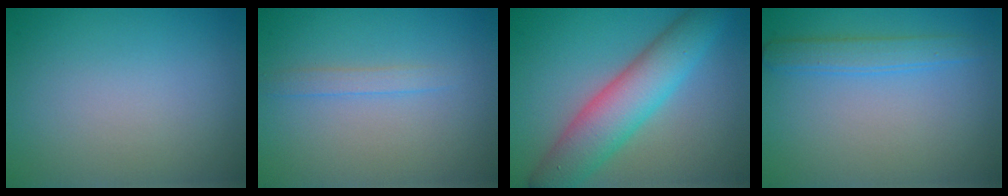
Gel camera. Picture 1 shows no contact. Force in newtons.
{"total": 1.2, "press": 1.2, "slide": 0.1}
{"total": 7.1, "press": 7.1, "slide": 0.4}
{"total": 2.2, "press": 2.2, "slide": 0.2}